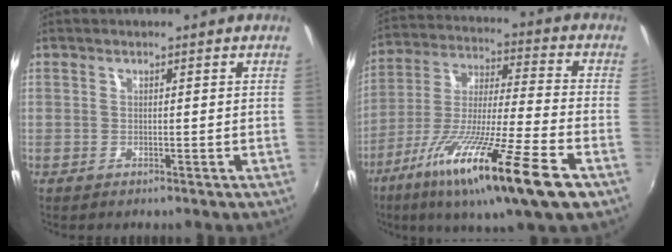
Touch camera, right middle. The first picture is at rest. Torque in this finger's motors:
{"motor_torque": [1.28, -0.86, 0.80, 0.21]}